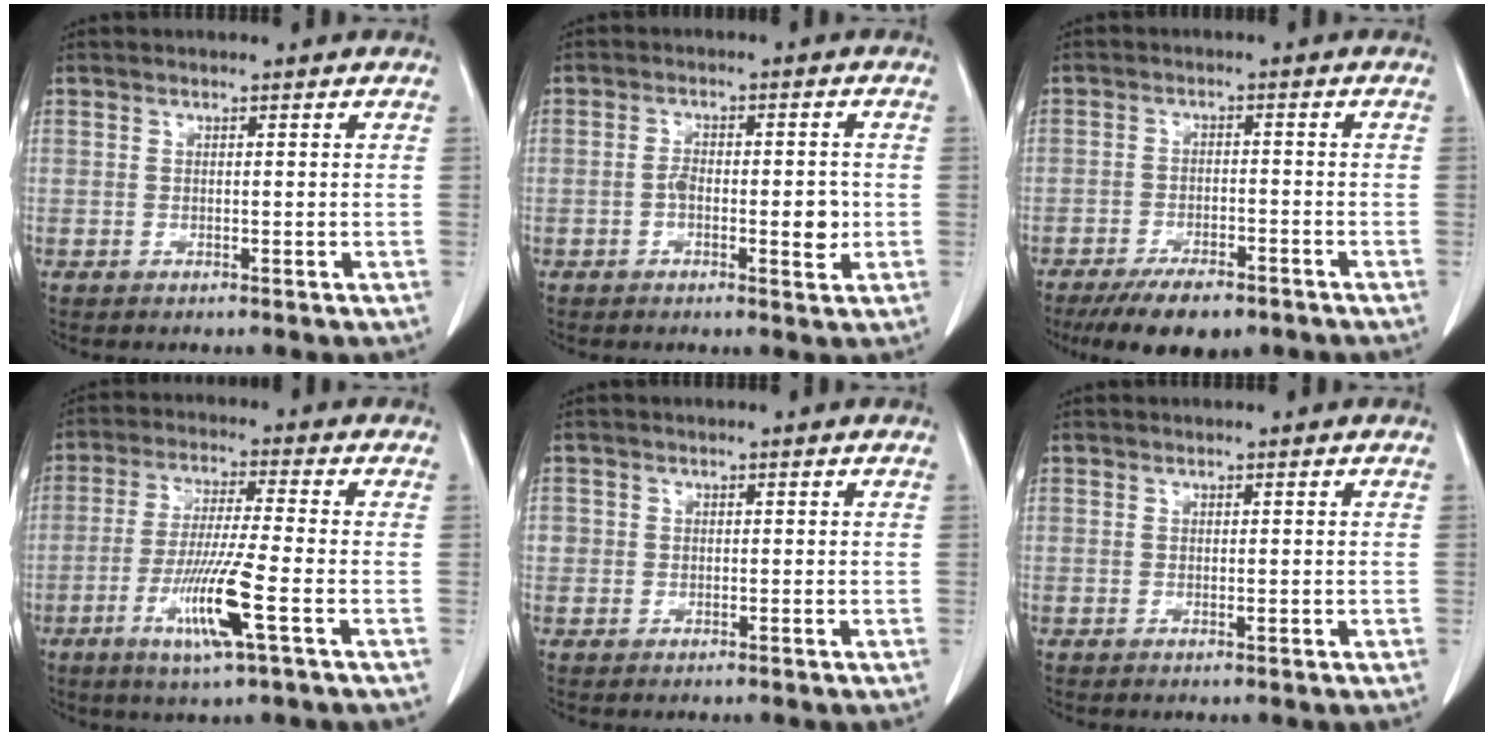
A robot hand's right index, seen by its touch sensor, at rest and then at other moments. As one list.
[{"total": 5.6, "force": [-1.2, 2.2, 5.0], "torque": [-0.073, 0.002, -0.016]}, {"total": 8.8, "force": [-6.5, 3.3, 5.0], "torque": [-0.076, -0.008, -0.103]}, {"total": 10.3, "force": [-3.8, -0.3, 9.6], "torque": [-0.187, -0.019, -0.073]}, {"total": 1.5, "force": [0.0, 1.5, 0.3], "torque": [0.004, 0.004, -0.001]}, {"total": 0.7, "force": [0.0, 0.3, 0.6], "torque": [-0.010, -0.002, 0.001]}]